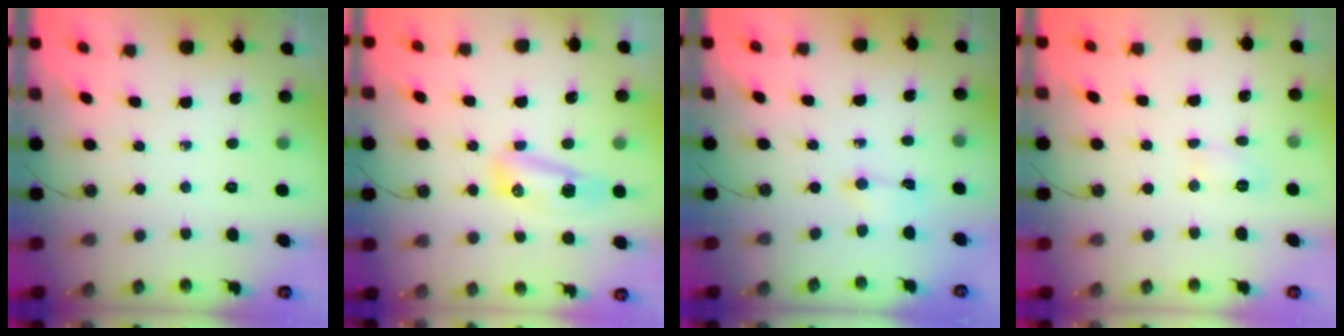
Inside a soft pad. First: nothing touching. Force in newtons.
{"total": 9.0, "press": 8.9, "slide": 1.8}
{"total": 1.2, "press": 1.0, "slide": 0.6}
{"total": 3.9, "press": 3.9, "slide": 0.4}